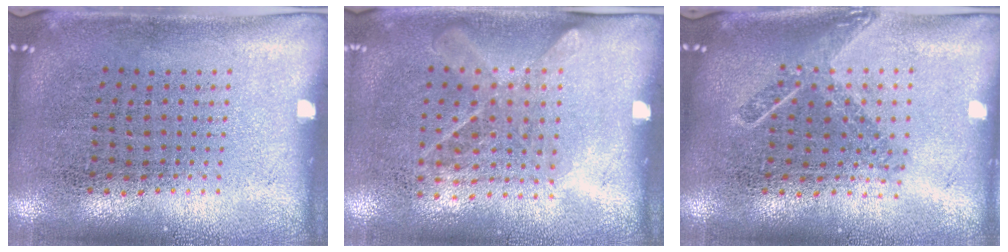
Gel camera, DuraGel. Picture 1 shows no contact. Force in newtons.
{"total": 1.2, "press": 1.0, "slide": 0.7}
{"total": 1.7, "press": 1.3, "slide": 1.1}